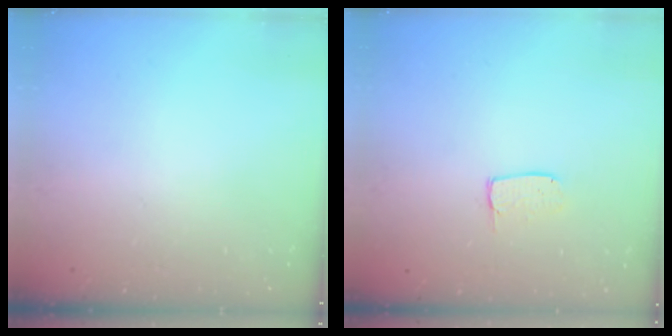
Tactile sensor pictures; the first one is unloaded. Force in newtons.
{"total": 4.5, "press": 4.5, "slide": 0.3}